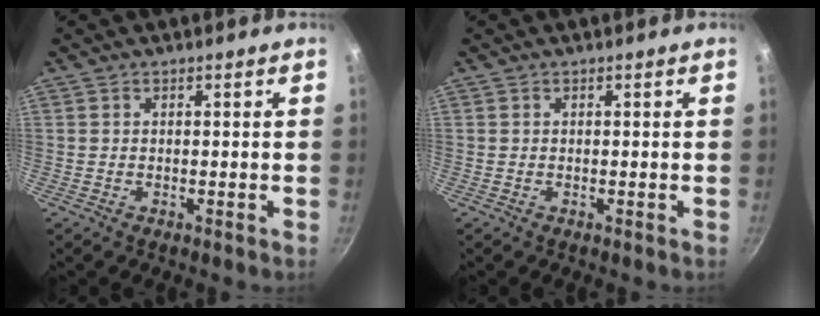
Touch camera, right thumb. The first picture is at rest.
{"total": 0.0}